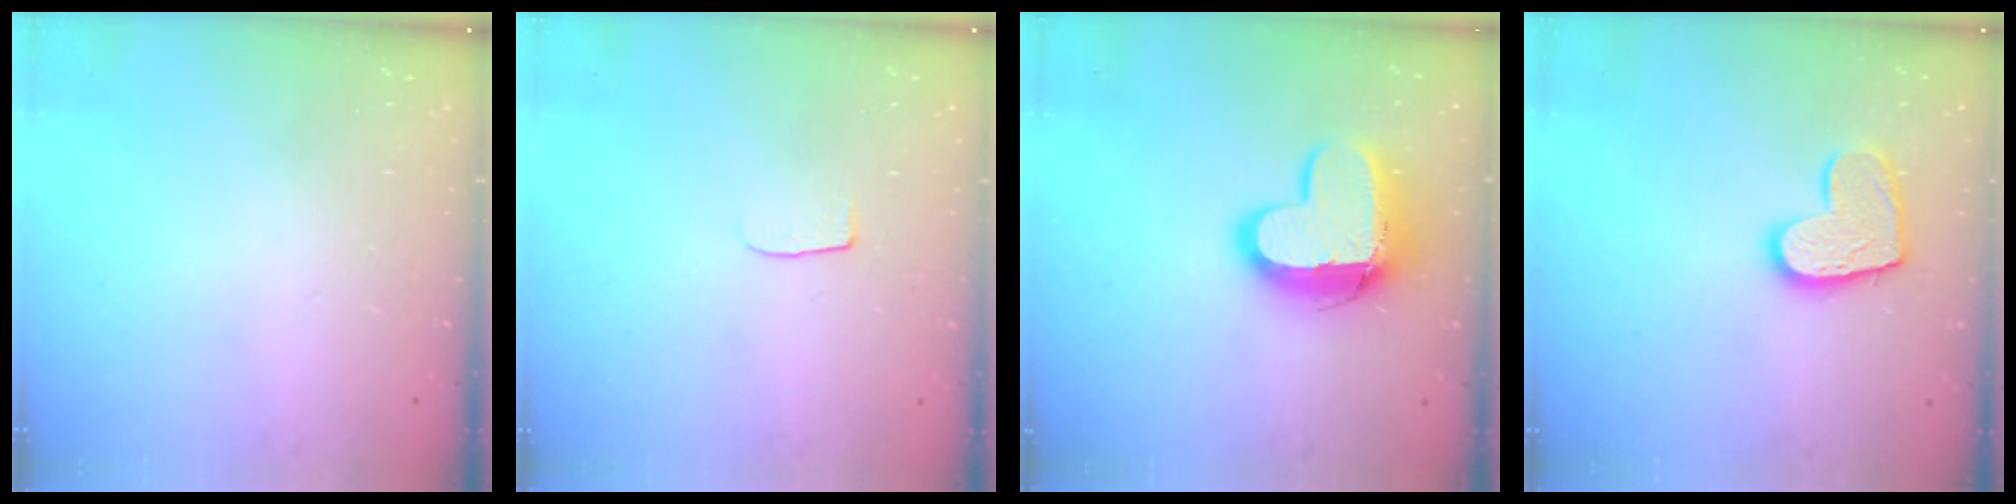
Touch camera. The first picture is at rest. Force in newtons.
{"total": 4.0, "press": 4.0, "slide": 0.2}
{"total": 14.2, "press": 14.2, "slide": 1.1}
{"total": 11.6, "press": 11.6, "slide": 0.8}